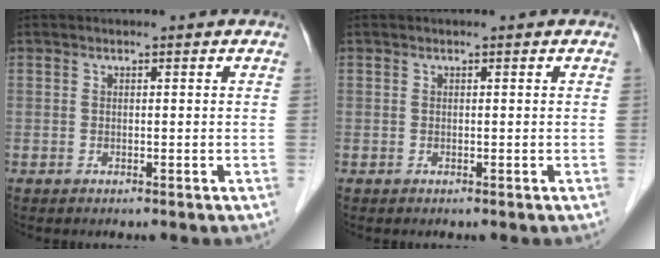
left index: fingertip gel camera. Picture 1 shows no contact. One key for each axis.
{"total": 0.0}